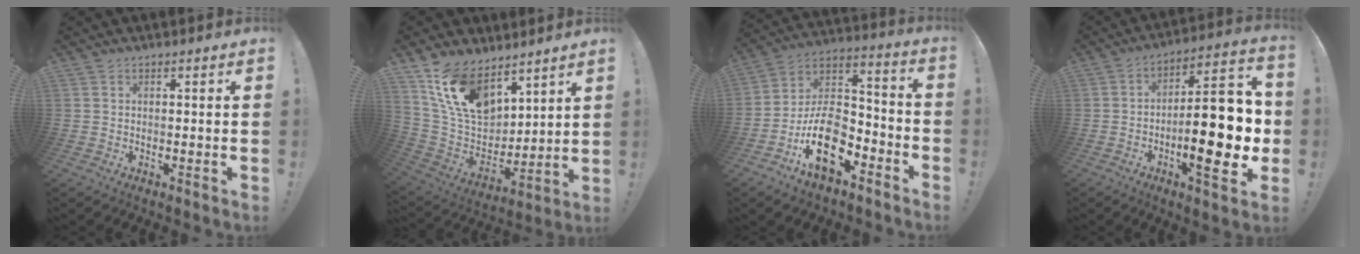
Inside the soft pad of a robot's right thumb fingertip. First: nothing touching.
{"total": 16.7, "force": [10.5, 9.3, 9.1], "torque": [-0.170, -0.062, 0.202]}
{"total": 18.7, "force": [-8.3, 13.2, 10.3], "torque": [-0.158, 0.048, -0.129]}
{"total": 21.3, "force": [-4.8, 7.2, 19.5], "torque": [-0.278, 0.029, -0.071]}